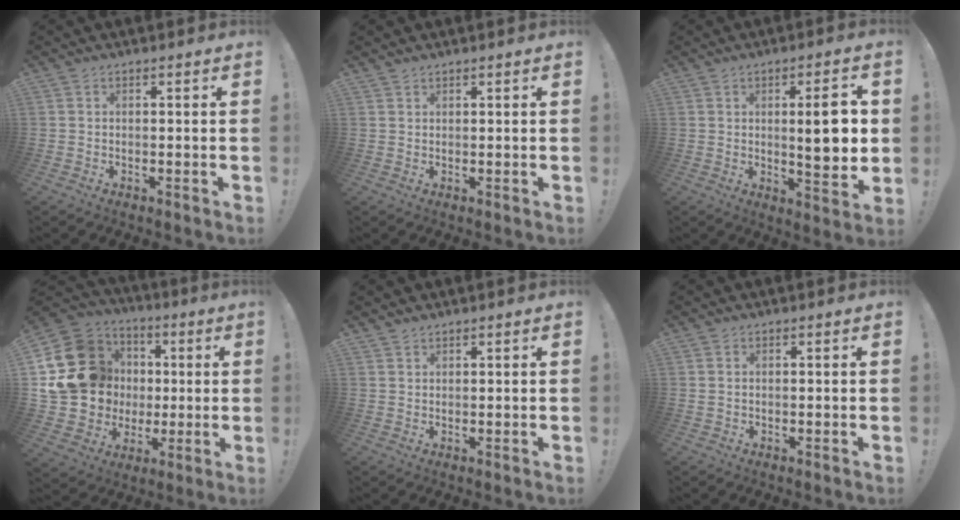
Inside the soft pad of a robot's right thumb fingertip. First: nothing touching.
{"total": 1.1, "force": [1.1, 0.4, 0.2], "torque": [0.000, -0.003, 0.021]}
{"total": 11.2, "force": [1.0, 2.7, 10.8], "torque": [-0.148, -0.008, 0.009]}
{"total": 21.4, "force": [2.7, 18.8, 9.9], "torque": [-0.171, -0.004, 0.099]}
{"total": 1.4, "force": [1.3, 0.4, 0.2], "torque": [0.000, -0.007, 0.026]}
{"total": 0.6, "force": [0.6, 0.2, 0.2], "torque": [-0.007, 0.002, 0.011]}